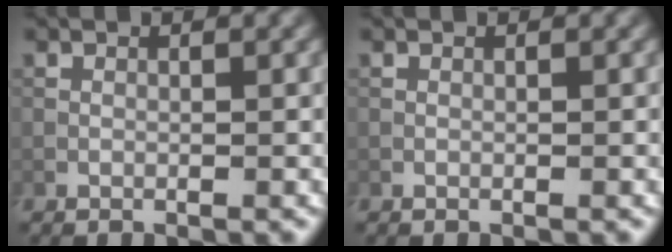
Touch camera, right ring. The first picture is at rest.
{"total": 0.0}